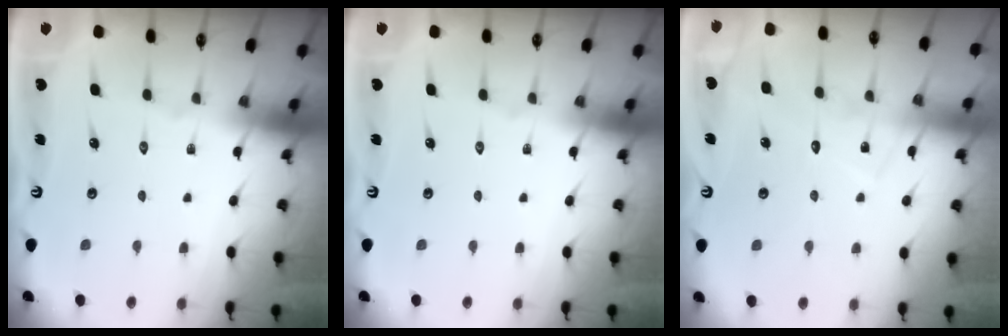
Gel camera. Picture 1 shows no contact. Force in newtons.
{"total": 0.0}
{"total": 8.1, "press": 8.0, "slide": 0.5}